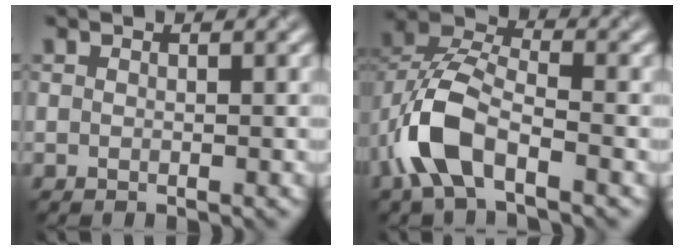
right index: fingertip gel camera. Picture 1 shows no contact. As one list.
[{"total": 7.1, "force": [-3.1, 3.7, 5.2], "torque": [-0.112, 0.004, -0.068]}]